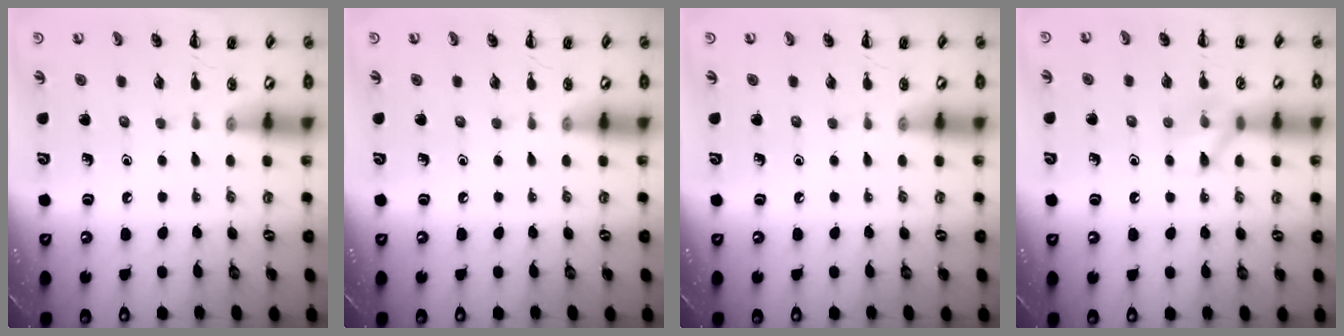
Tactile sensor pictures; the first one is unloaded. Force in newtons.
{"total": 0.0}
{"total": 0.0}
{"total": 8.1, "press": 8.1, "slide": 0.7}